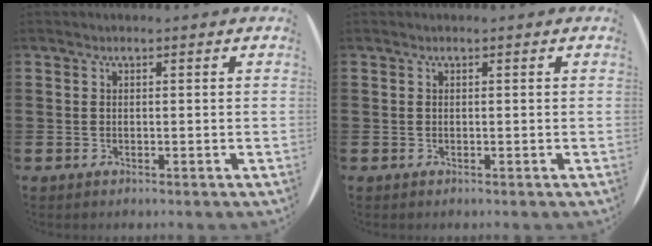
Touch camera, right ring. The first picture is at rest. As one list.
[{"total": 0.0}]